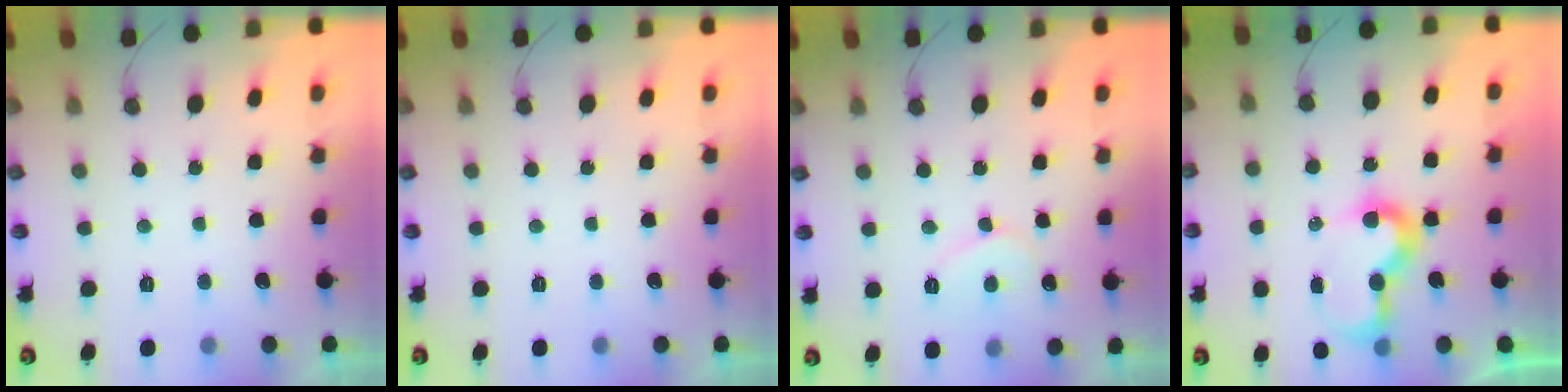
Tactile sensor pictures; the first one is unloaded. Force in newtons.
{"total": 0.0}
{"total": 6.7, "press": 6.7, "slide": 0.3}
{"total": 8.7, "press": 8.7, "slide": 0.2}